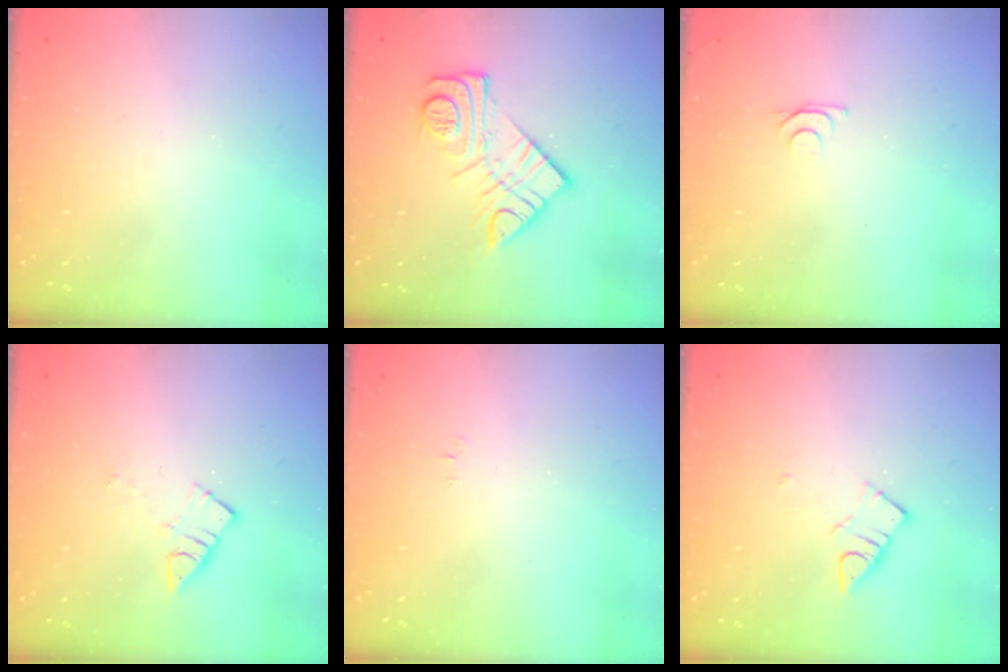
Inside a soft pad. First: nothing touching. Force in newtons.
{"total": 12.3, "press": 12.2, "slide": 0.8}
{"total": 4.2, "press": 4.1, "slide": 0.5}
{"total": 4.1, "press": 4.1, "slide": 0.2}
{"total": 2.5, "press": 2.5, "slide": 0.3}
{"total": 2.8, "press": 2.7, "slide": 0.3}